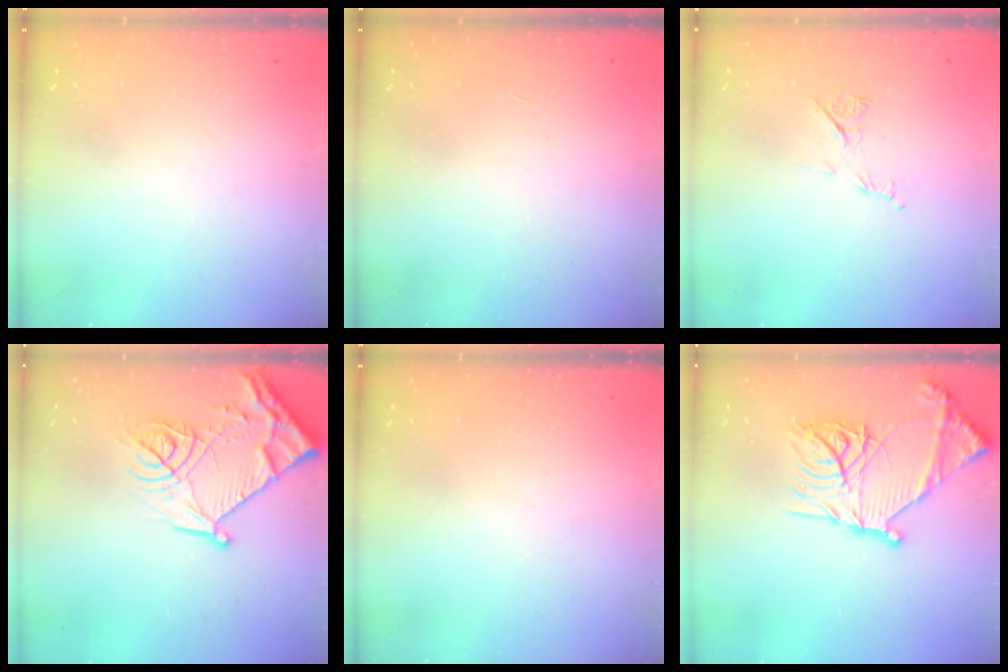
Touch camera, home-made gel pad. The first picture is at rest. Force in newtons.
{"total": 1.7, "press": 1.7, "slide": 0.1}
{"total": 6.6, "press": 6.5, "slide": 0.9}
{"total": 16.3, "press": 16.3, "slide": 1.8}
{"total": 0.0}
{"total": 22.5, "press": 22.4, "slide": 2.2}